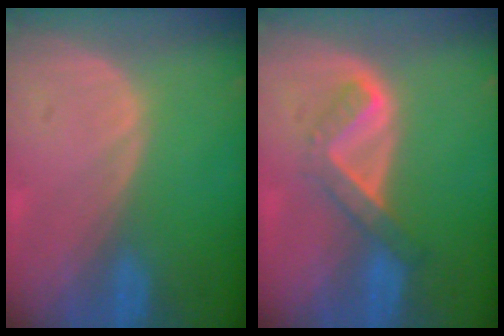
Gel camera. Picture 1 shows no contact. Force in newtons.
{"total": 5.4, "press": 4.7, "slide": 2.7}